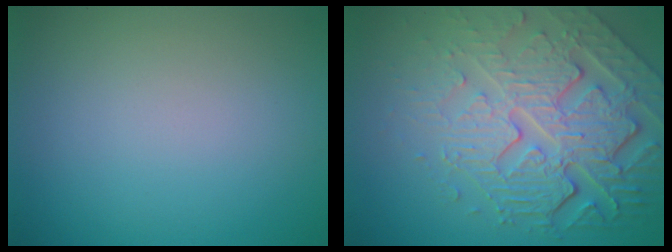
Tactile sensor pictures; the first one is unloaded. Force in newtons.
{"total": 8.5, "press": 5.9, "slide": 6.2}